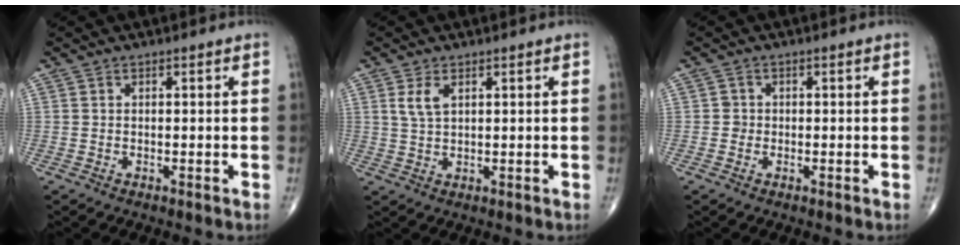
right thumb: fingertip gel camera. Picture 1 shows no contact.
{"total": 3.4, "force": [1.4, 1.6, 2.6], "torque": [-0.053, -0.001, 0.033]}
{"total": 1.2, "force": [-0.2, 1.2, 0.2], "torque": [0.004, 0.004, -0.004]}